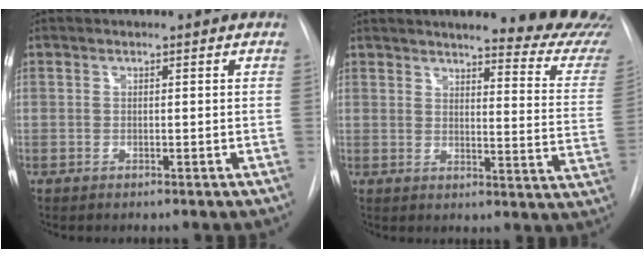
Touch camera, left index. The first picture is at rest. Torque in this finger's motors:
{"motor_torque": [0.13, -1.21, 0.28, 0.11]}